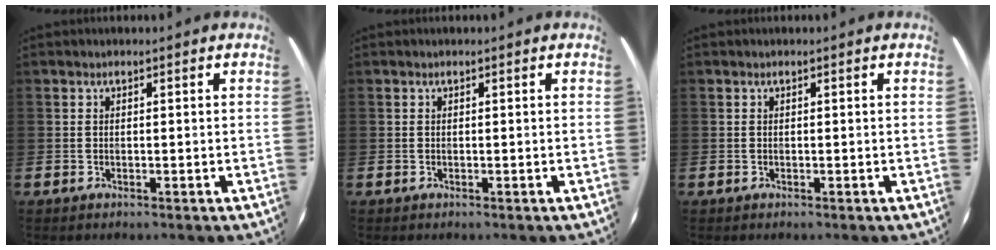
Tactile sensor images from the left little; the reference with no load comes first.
{"total": 0.0}
{"total": 0.0}